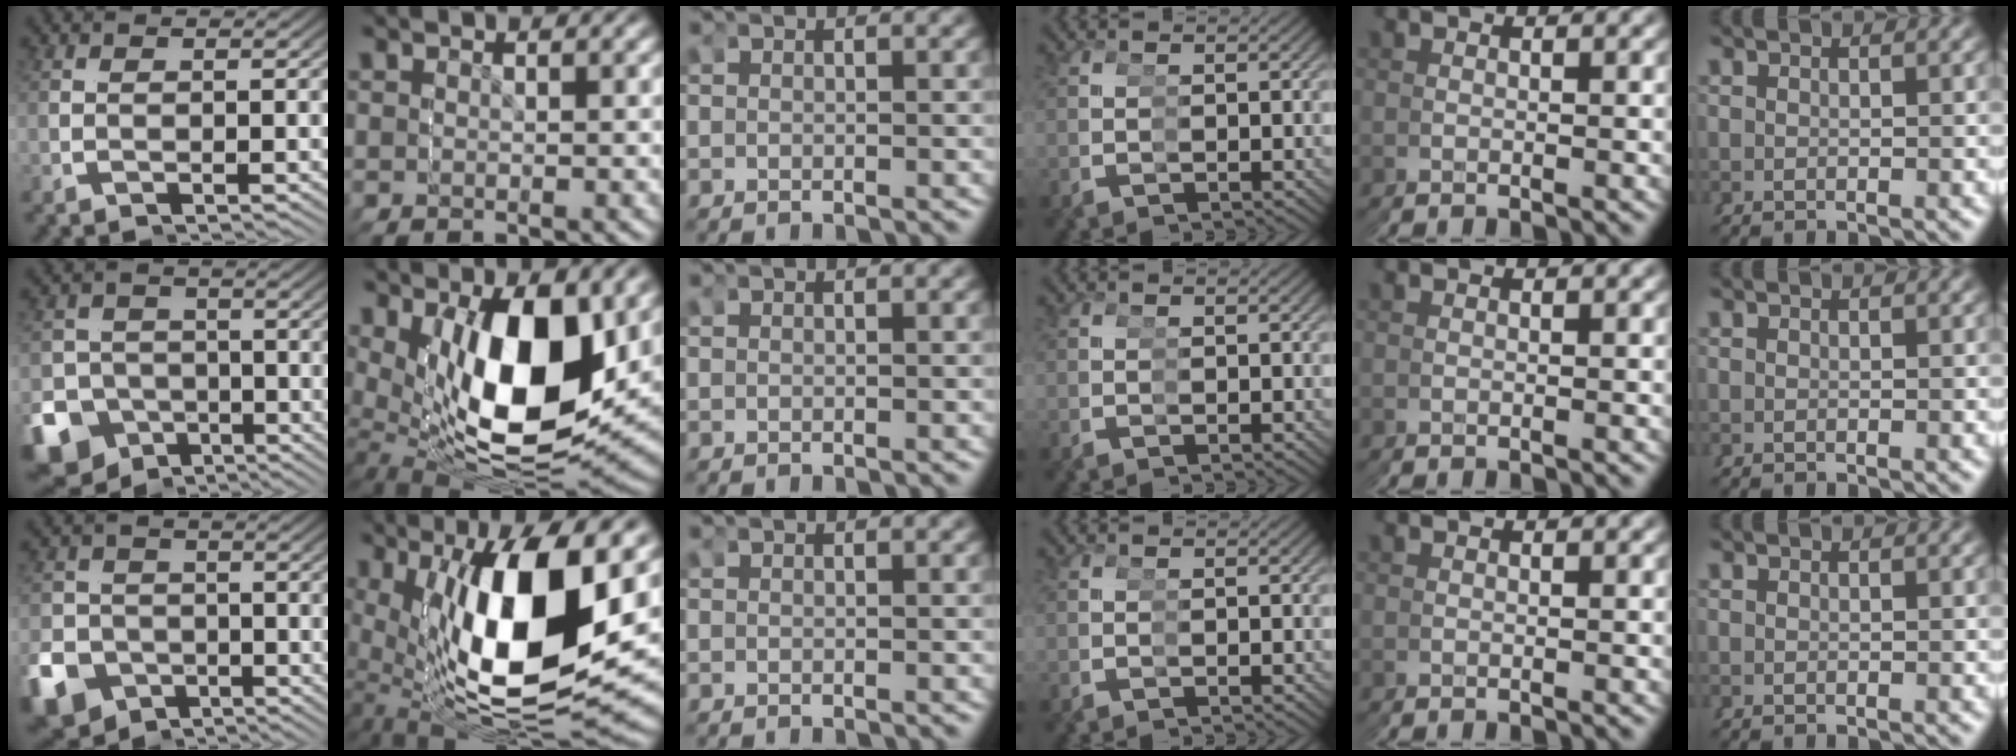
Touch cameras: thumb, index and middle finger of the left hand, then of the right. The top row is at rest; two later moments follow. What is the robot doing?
{"motion": "grasp_and_lifting", "object": "markers"}